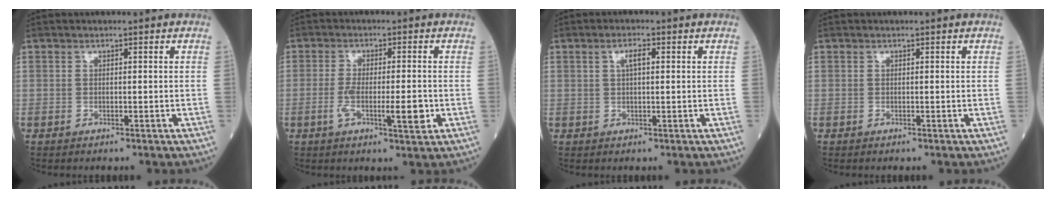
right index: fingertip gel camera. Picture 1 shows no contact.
{"total": 6.7, "force": [-1.7, 1.1, 6.4], "torque": [-0.110, -0.007, -0.028]}
{"total": 2.4, "force": [0.8, 0.5, 2.2], "torque": [-0.046, 0.003, 0.015]}
{"total": 0.0}